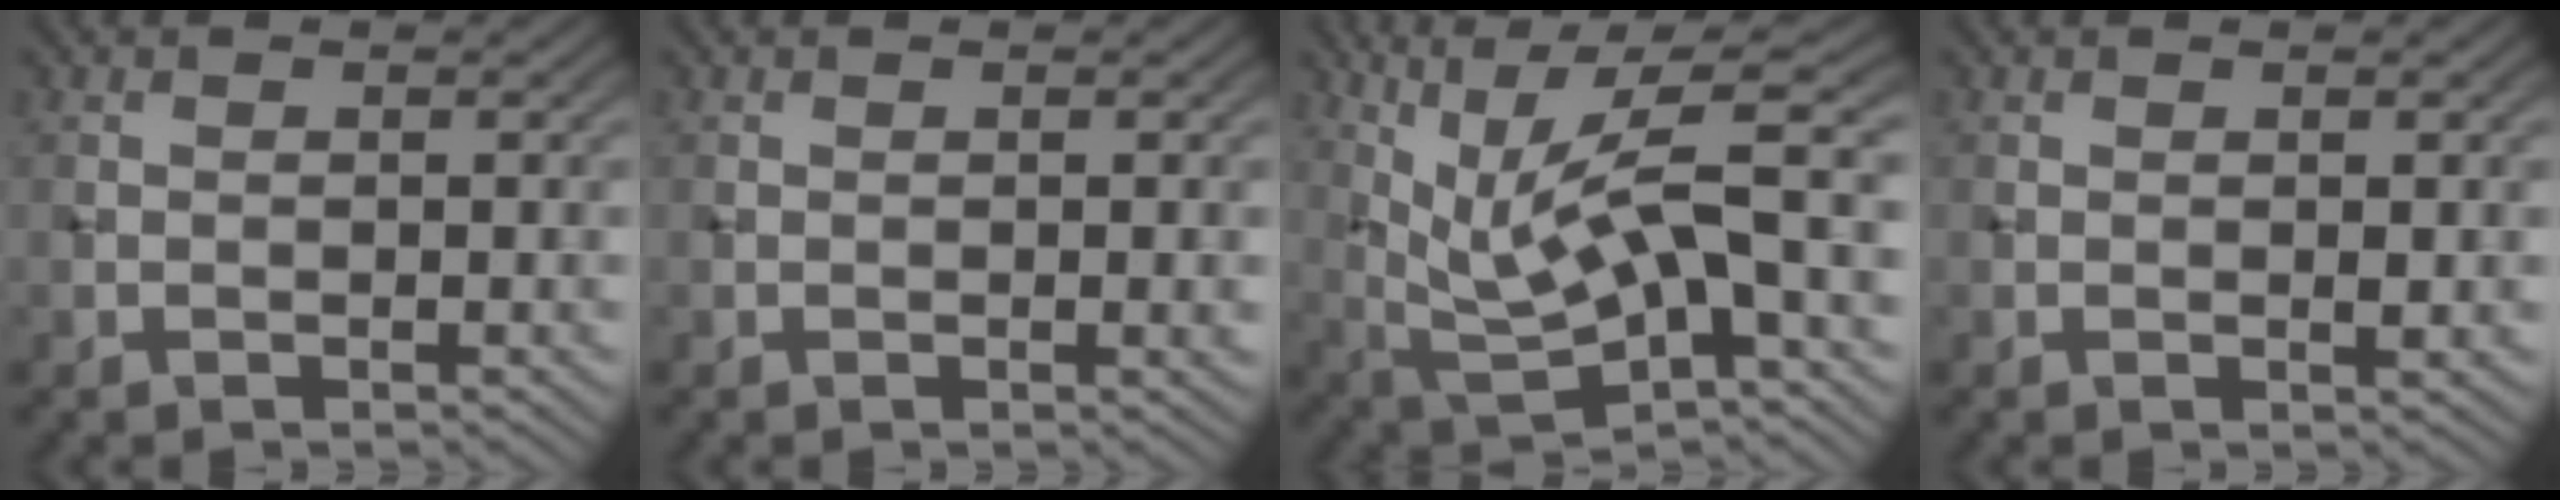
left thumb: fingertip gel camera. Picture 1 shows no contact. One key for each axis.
{"total": 1.0, "fx": 0.0, "fy": 0.1, "fz": 1.0, "tx": -0.016, "ty": 0.000, "tz": 0.001}
{"total": 11.9, "fx": 3.1, "fy": 3.5, "fz": 10.9, "tx": -0.218, "ty": 0.014, "tz": 0.062}
{"total": 0.8, "fx": 0.2, "fy": 0.1, "fz": 0.8, "tx": -0.016, "ty": 0.000, "tz": 0.002}